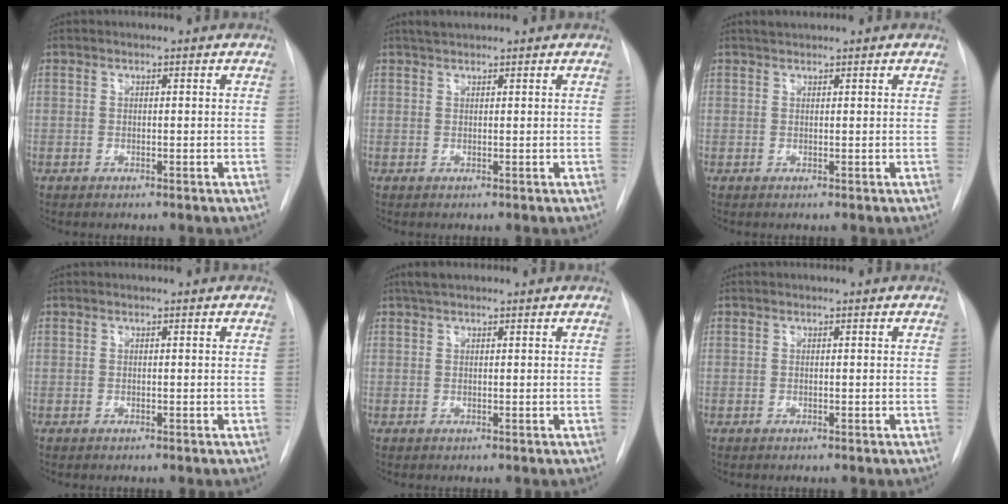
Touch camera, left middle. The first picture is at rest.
{"total": 1.3, "force": [1.3, 0.2, 0.4], "torque": [-0.013, 0.009, 0.026]}
{"total": 0.9, "force": [0.9, 0.1, 0.2], "torque": [-0.010, 0.007, 0.020]}
{"total": 0.0}
{"total": 2.0, "force": [1.5, 0.6, 1.0], "torque": [-0.022, 0.015, 0.028]}
{"total": 0.0}